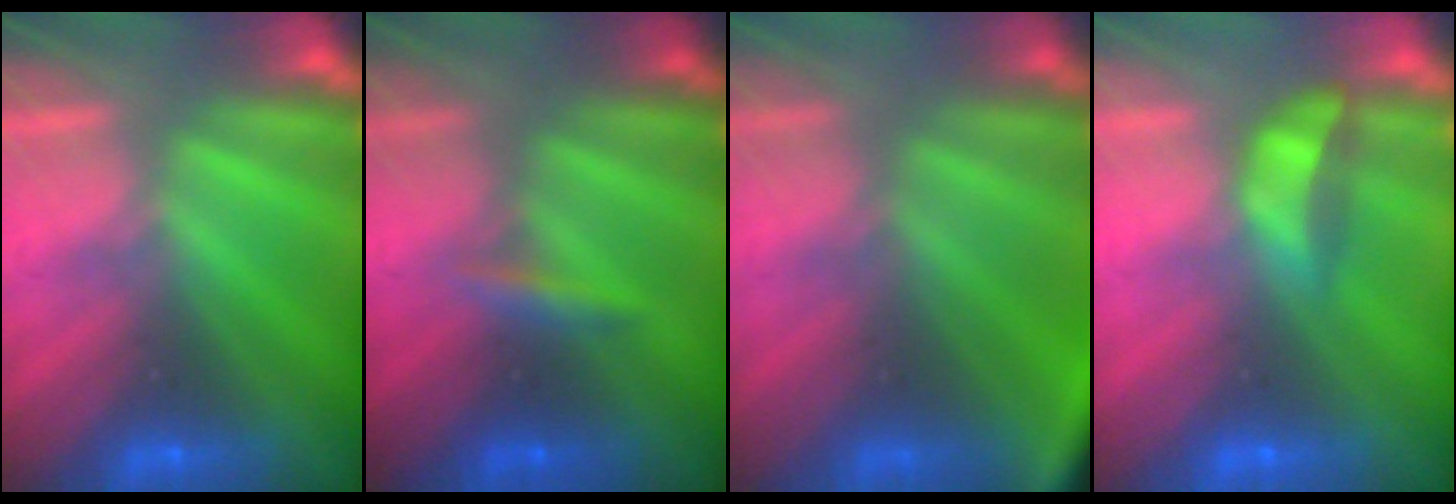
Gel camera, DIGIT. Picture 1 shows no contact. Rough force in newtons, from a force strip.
{"total": 2.4}
{"total": 8.0}
{"total": 3.9}